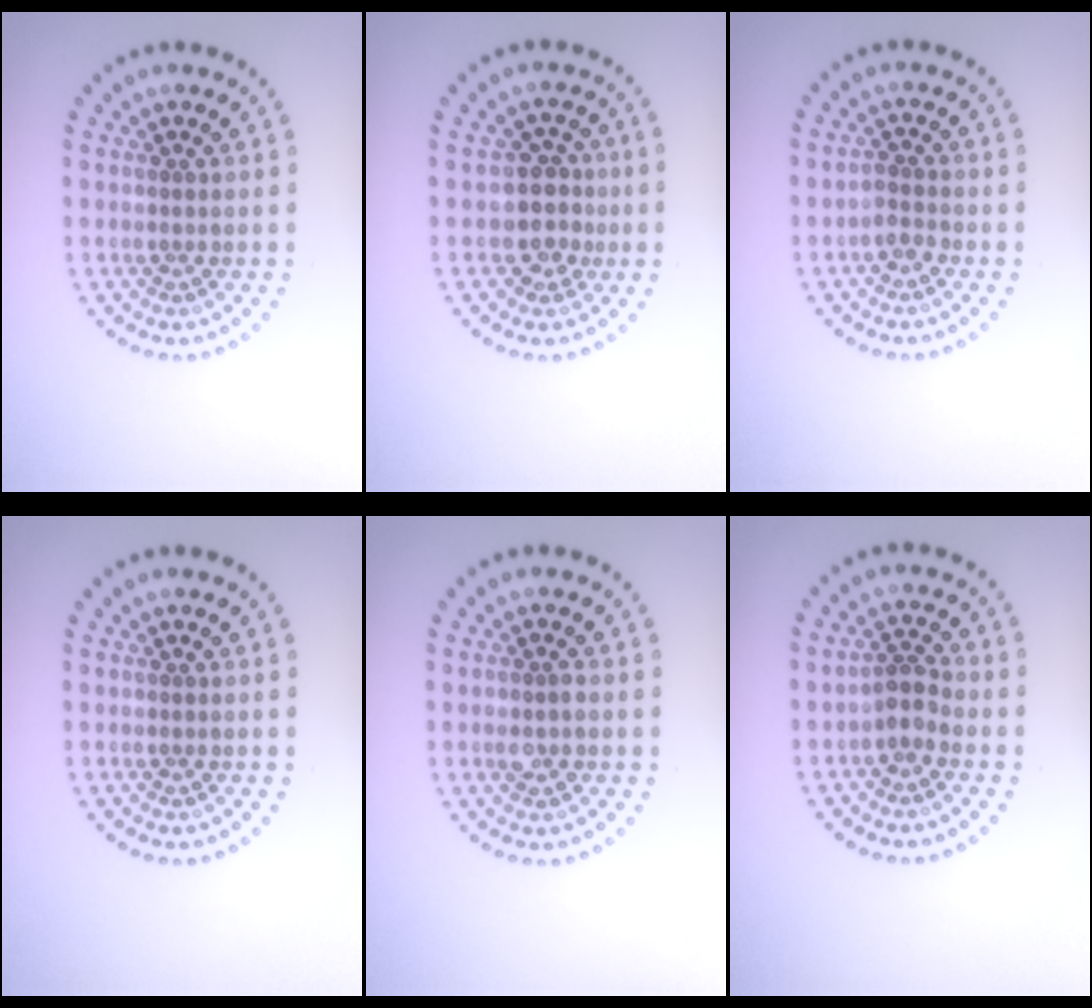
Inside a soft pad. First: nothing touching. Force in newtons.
{"total": 3.0, "press": 2.6, "slide": 1.5}
{"total": 1.4, "press": 1.2, "slide": 0.7}
{"total": 0.0}
{"total": 1.5, "press": 1.5, "slide": 0.2}
{"total": 1.7, "press": 1.4, "slide": 1.0}